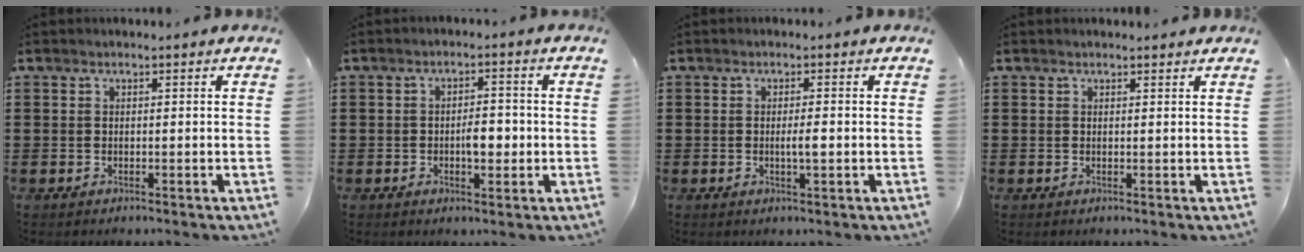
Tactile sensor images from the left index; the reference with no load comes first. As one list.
[{"total": 3.8, "force": [-0.6, 1.7, 3.3], "torque": [-0.046, 0.001, -0.017]}, {"total": 2.1, "force": [-0.2, 0.2, 2.1], "torque": [-0.039, -0.001, -0.005]}, {"total": 0.8, "force": [0.7, 0.3, 0.0], "torque": [-0.003, 0.001, 0.014]}]